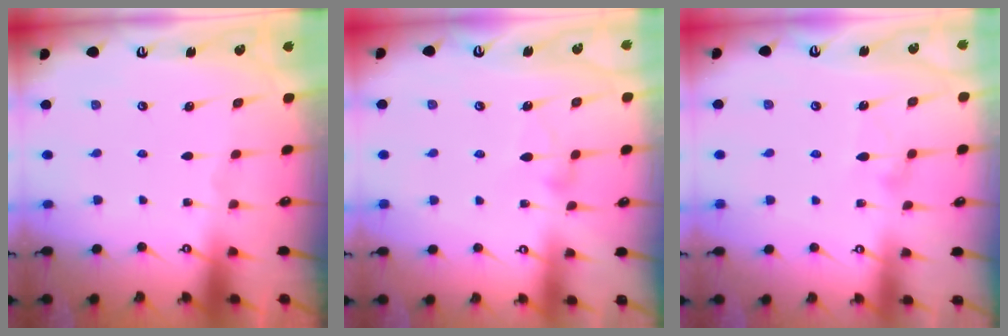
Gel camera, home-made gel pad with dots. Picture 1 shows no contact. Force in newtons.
{"total": 4.8, "press": 4.7, "slide": 0.3}
{"total": 7.5, "press": 7.5, "slide": 0.4}